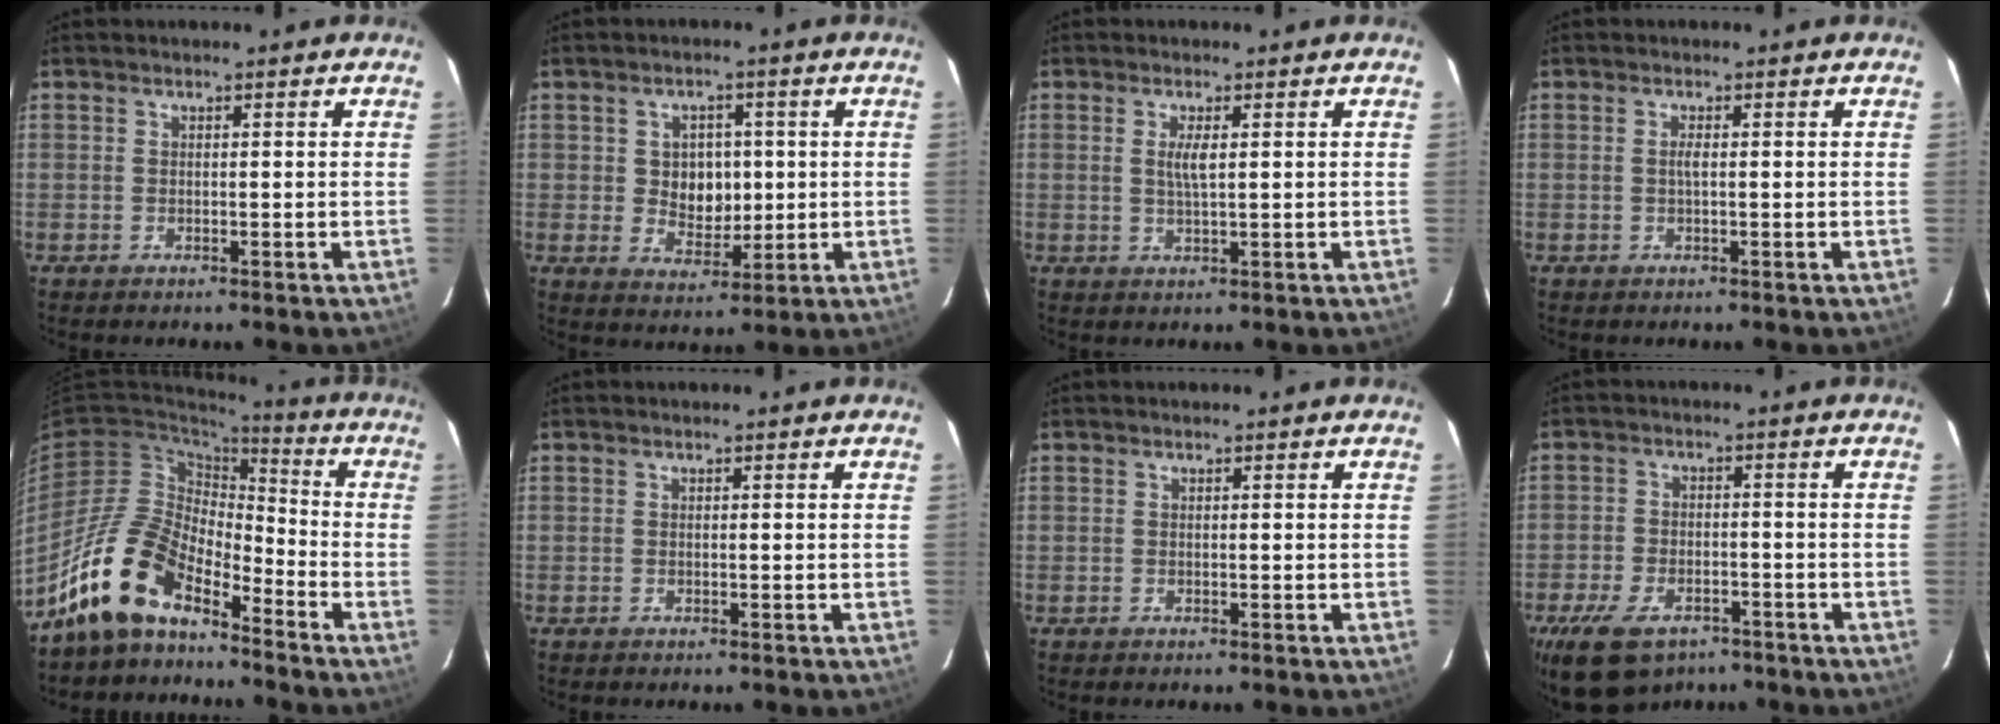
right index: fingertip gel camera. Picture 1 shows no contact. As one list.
[{"total": 6.5, "force": [0.4, 5.3, 3.8], "torque": [-0.064, 0.006, 0.016]}, {"total": 2.6, "force": [0.6, 0.4, 2.5], "torque": [-0.049, -0.002, 0.010]}, {"total": 1.1, "force": [0.0, 0.0, 1.1], "torque": [-0.021, 0.002, -0.002]}, {"total": 14.0, "force": [-10.9, 5.6, 6.8], "torque": [-0.131, 0.010, -0.216]}, {"total": 0.0}, {"total": 0.0}, {"total": 13.1, "force": [-8.7, 7.2, 6.6], "torque": [-0.160, -0.014, -0.139]}]